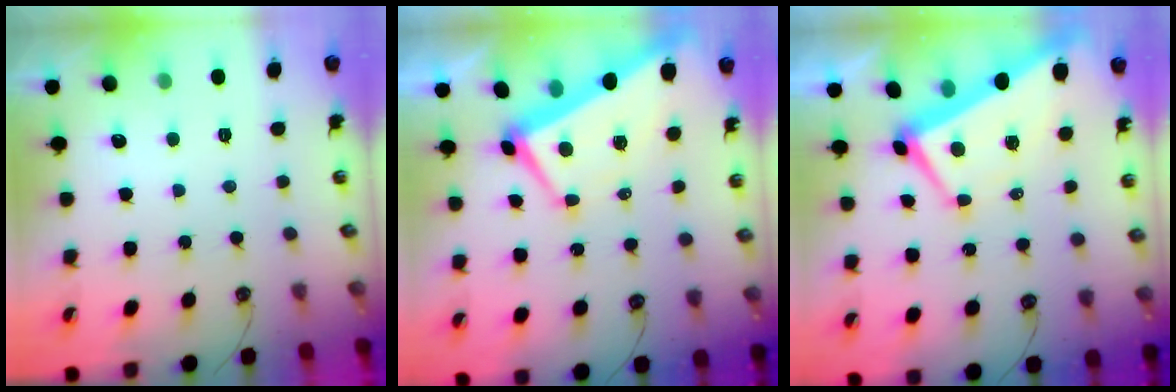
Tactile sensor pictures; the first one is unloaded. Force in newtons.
{"total": 2.1, "press": 1.9, "slide": 0.9}
{"total": 2.1, "press": 1.9, "slide": 0.9}